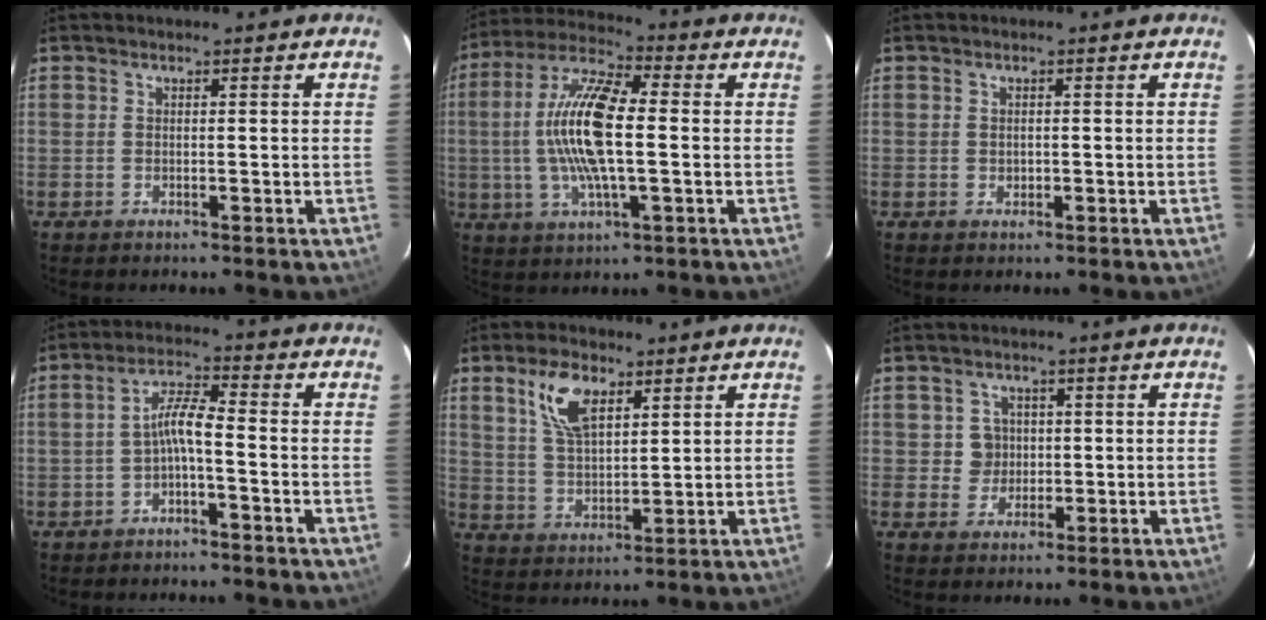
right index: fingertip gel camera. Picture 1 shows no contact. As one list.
[{"total": 15.0, "force": [-0.2, 4.2, 14.4], "torque": [-0.292, 0.010, -0.010]}, {"total": 1.1, "force": [-0.1, 0.9, 0.7], "torque": [-0.011, 0.002, -0.001]}, {"total": 4.5, "force": [-2.0, 0.4, 4.0], "torque": [-0.089, 0.014, -0.035]}, {"total": 8.8, "force": [4.6, 4.2, 6.2], "torque": [-0.122, 0.013, 0.093]}, {"total": 3.6, "force": [0.3, 3.6, 0.1], "torque": [0.004, 0.017, 0.009]}]